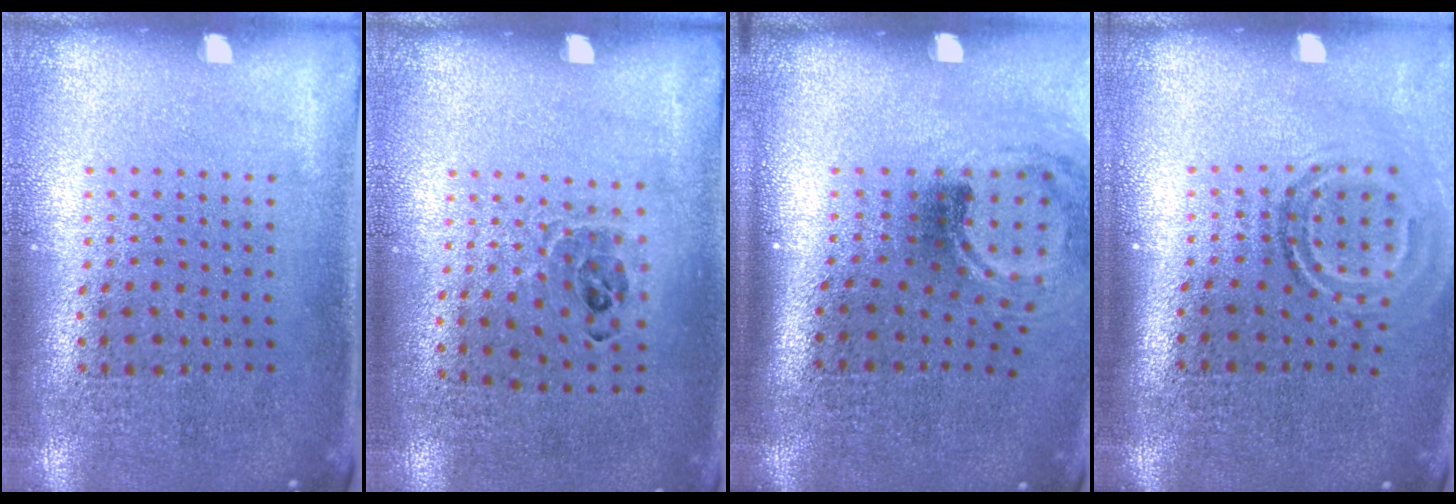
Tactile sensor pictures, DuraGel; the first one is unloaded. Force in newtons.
{"total": 0.9, "press": 0.8, "slide": 0.3}
{"total": 1.9, "press": 1.2, "slide": 1.5}
{"total": 1.9, "press": 1.1, "slide": 1.5}